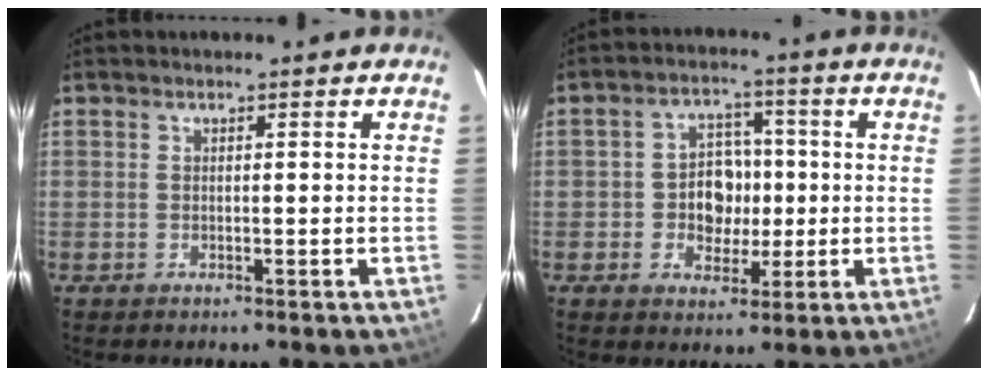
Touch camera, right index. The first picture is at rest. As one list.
[{"total": 7.4, "force": [-0.8, 6.3, 3.8], "torque": [-0.077, 0.018, -0.007]}]